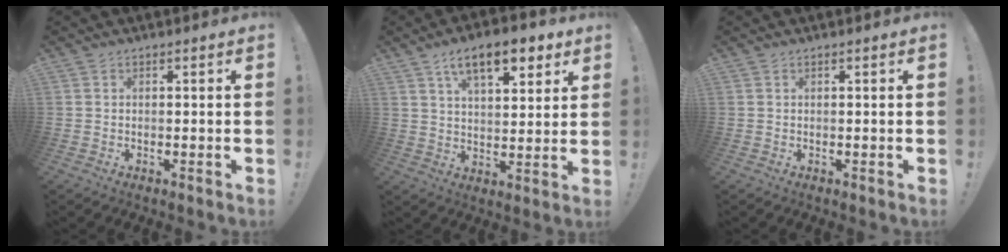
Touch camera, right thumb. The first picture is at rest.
{"total": 12.8, "force": [7.2, 5.3, 9.1], "torque": [-0.134, -0.025, 0.121]}
{"total": 0.0}